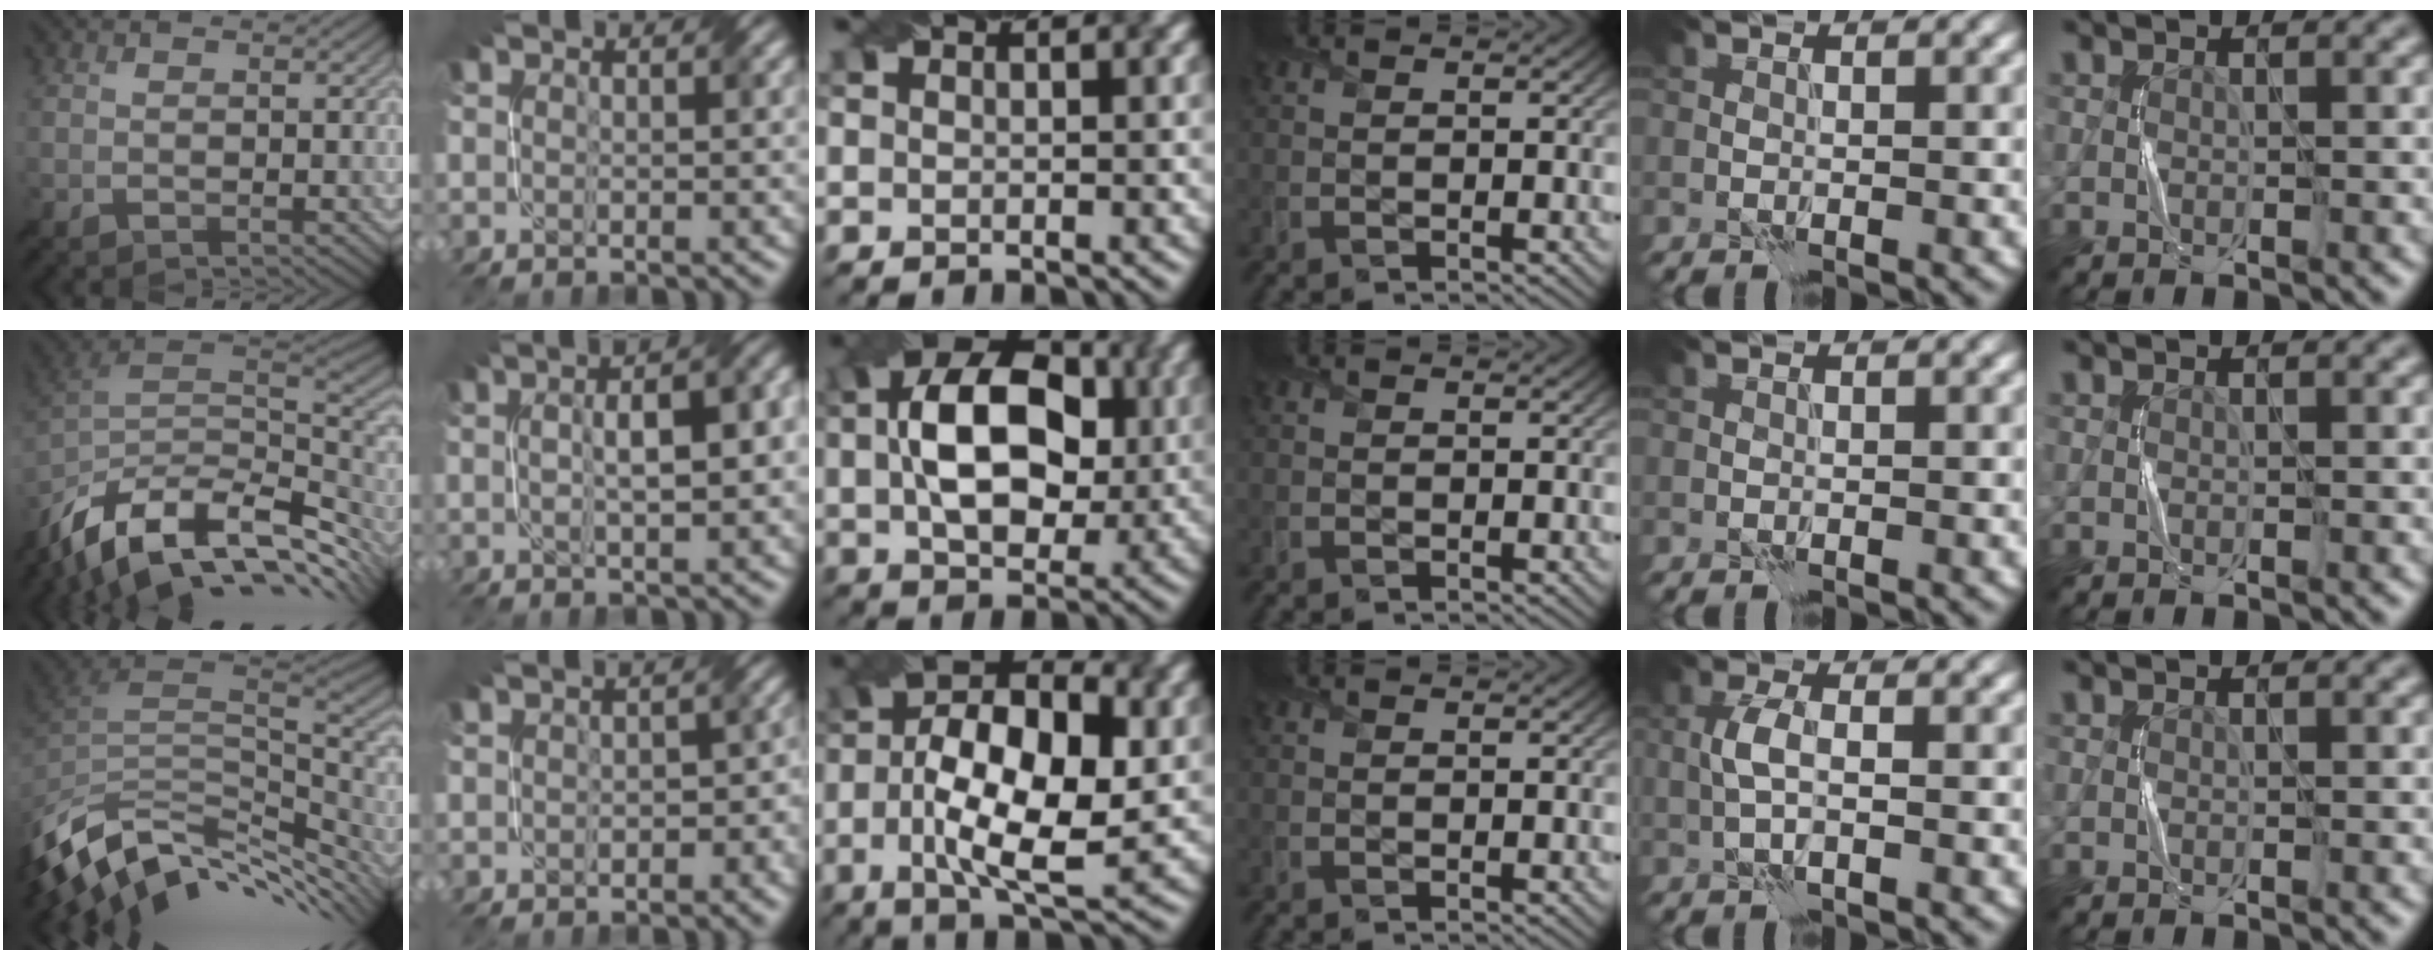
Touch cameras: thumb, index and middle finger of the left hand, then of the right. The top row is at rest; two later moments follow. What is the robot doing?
{"motion": "twist", "object": "screw"}